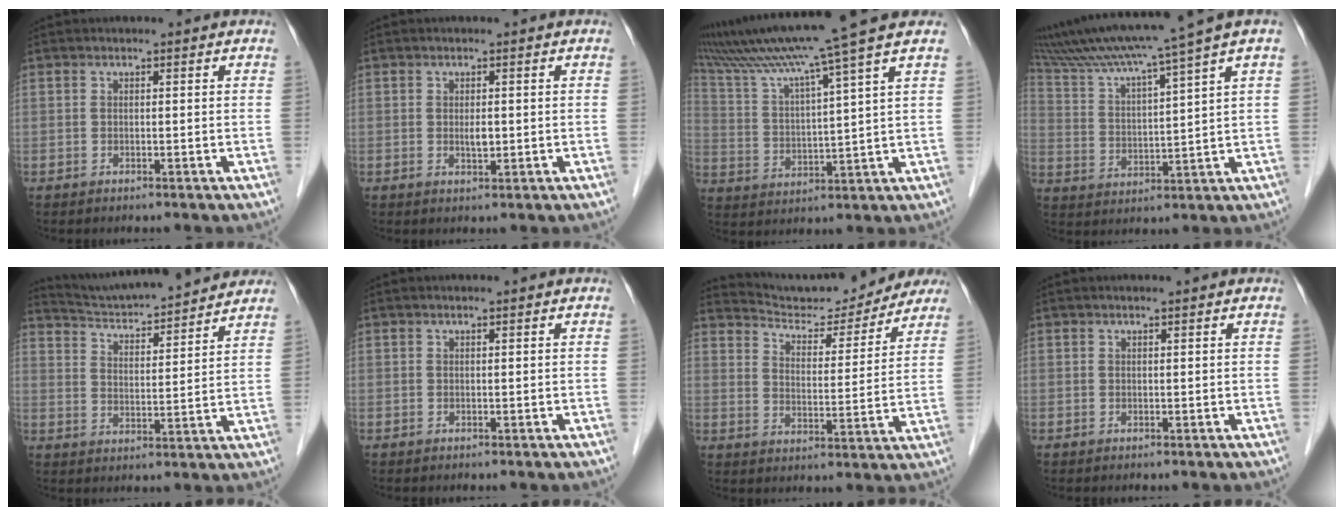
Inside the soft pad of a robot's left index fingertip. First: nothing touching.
{"total": 1.5, "force": [0.0, 0.5, 1.4], "torque": [-0.028, -0.002, 0.002]}
{"total": 14.6, "force": [11.5, -3.0, 8.4], "torque": [-0.152, -0.002, 0.188]}
{"total": 15.1, "force": [11.7, -2.3, 9.2], "torque": [-0.161, 0.003, 0.194]}
{"total": 15.9, "force": [14.9, 1.5, 5.2], "torque": [-0.086, 0.015, 0.223]}
{"total": 0.0}
{"total": 15.8, "force": [15.1, 3.1, 3.5], "torque": [-0.046, -0.005, 0.208]}
{"total": 0.6, "force": [0.5, -0.1, 0.4], "torque": [-0.008, 0.003, 0.010]}